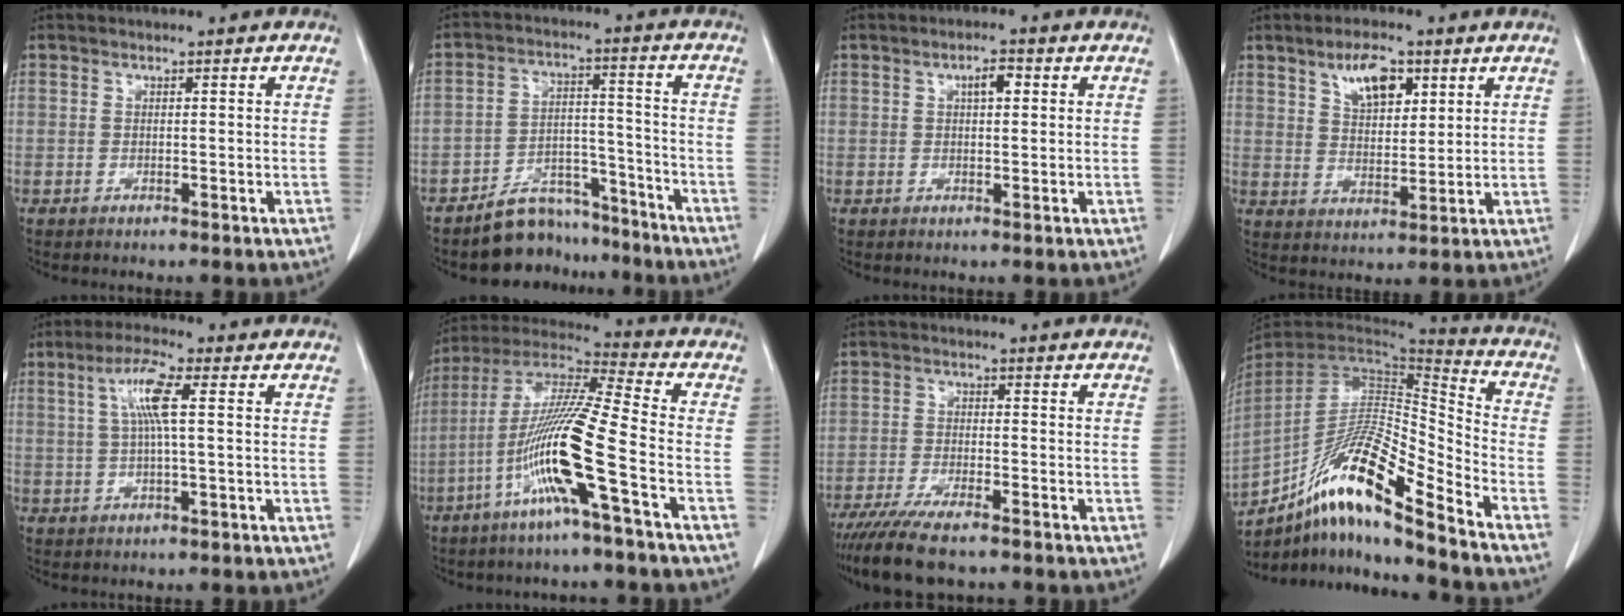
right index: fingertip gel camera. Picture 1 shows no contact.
{"total": 8.2, "force": [-7.3, 3.8, 0.7], "torque": [0.003, 0.045, -0.116]}
{"total": 2.7, "force": [0.9, 1.0, 2.3], "torque": [-0.039, 0.005, 0.014]}
{"total": 7.4, "force": [4.0, 3.2, 5.4], "torque": [-0.097, 0.006, 0.072]}
{"total": 6.6, "force": [1.7, 0.4, 6.4], "torque": [-0.126, 0.008, 0.032]}
{"total": 15.3, "force": [-5.5, -0.7, 14.3], "torque": [-0.286, -0.003, -0.115]}
{"total": 9.5, "force": [-7.7, 1.4, 5.3], "torque": [-0.086, -0.021, -0.124]}
{"total": 17.9, "force": [-12.3, 1.1, 13.0], "torque": [-0.253, -0.005, -0.222]}